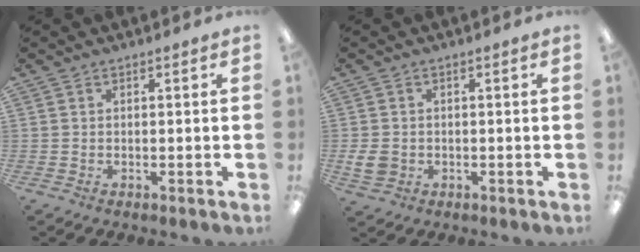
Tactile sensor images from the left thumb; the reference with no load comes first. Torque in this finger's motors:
{"motor_torque": [-0.30, 0.56, 0.33, -0.19, 0.00]}